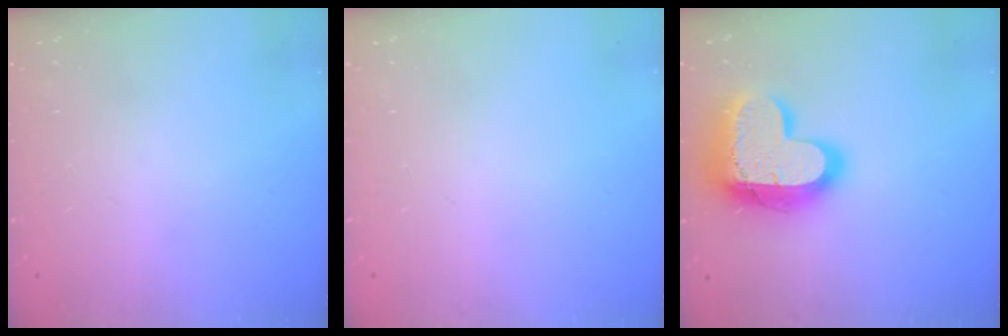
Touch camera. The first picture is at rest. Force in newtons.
{"total": 0.0}
{"total": 19.1, "press": 19.0, "slide": 1.5}